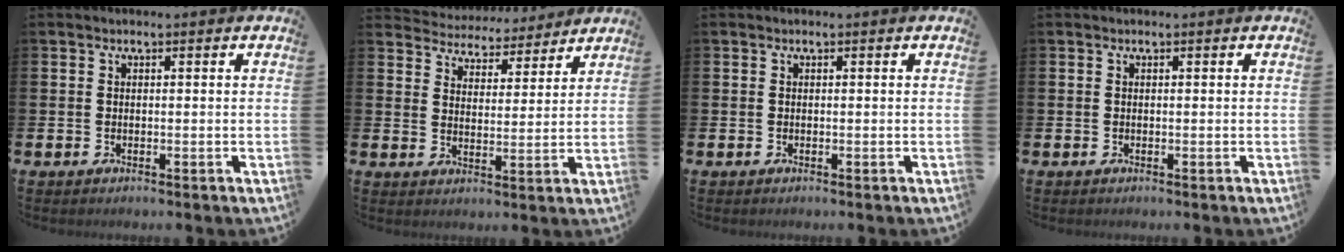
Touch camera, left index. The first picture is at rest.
{"total": 4.3, "force": [4.1, 1.3, -0.4], "torque": [-0.012, -0.037, 0.068]}
{"total": 0.0}
{"total": 0.0}